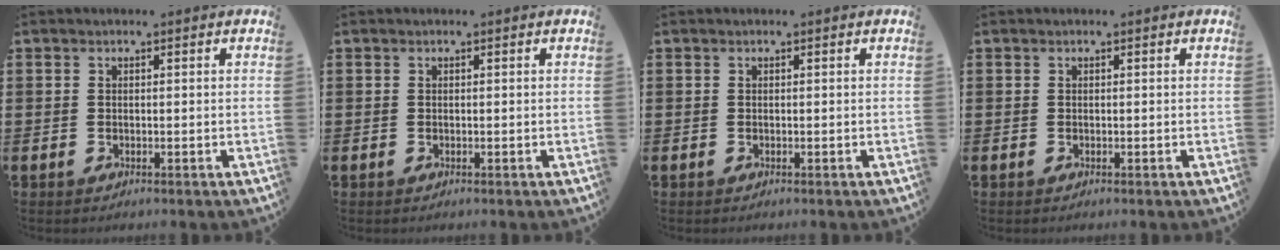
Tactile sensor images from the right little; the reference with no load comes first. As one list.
[{"total": 0.0}, {"total": 0.0}, {"total": 0.0}]